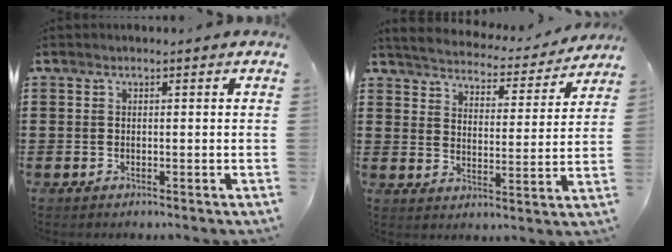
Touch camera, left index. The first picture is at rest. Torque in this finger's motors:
{"motor_torque": [2.14, 0.00, 0.11, 0.04]}